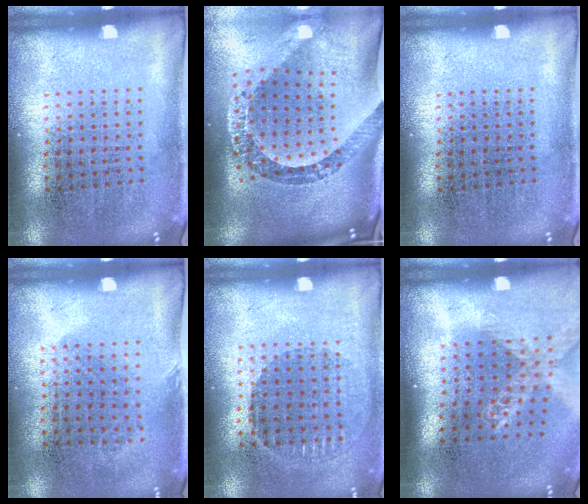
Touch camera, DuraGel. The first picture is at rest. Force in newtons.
{"total": 3.5, "press": 2.5, "slide": 2.5}
{"total": 0.0}
{"total": 0.9, "press": 0.6, "slide": 0.6}
{"total": 0.9, "press": 0.8, "slide": 0.3}
{"total": 1.6, "press": 1.4, "slide": 0.8}